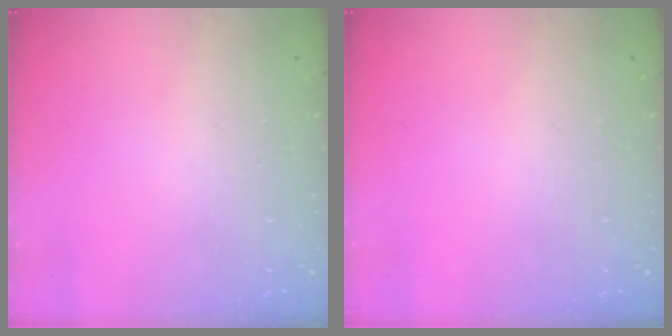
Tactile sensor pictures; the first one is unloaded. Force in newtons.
{"total": 0.0}